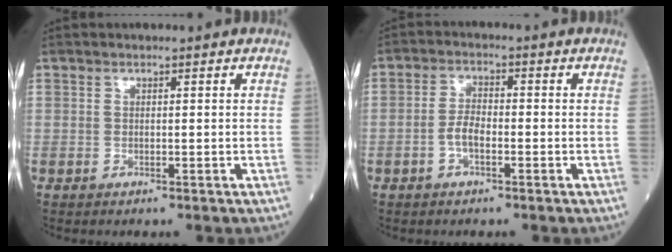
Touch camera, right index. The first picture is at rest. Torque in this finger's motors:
{"motor_torque": [0.09, -0.08, 0.05, 0.02]}